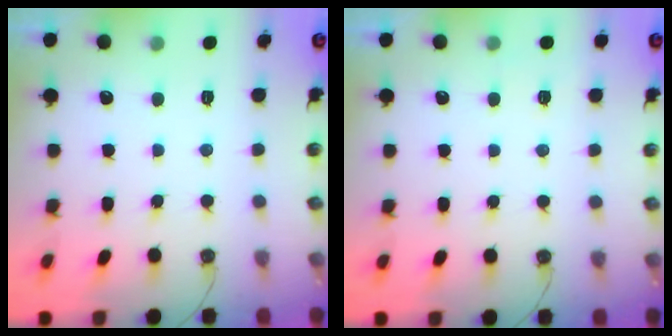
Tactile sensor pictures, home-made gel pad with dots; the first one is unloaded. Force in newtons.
{"total": 2.8, "press": 2.3, "slide": 1.5}